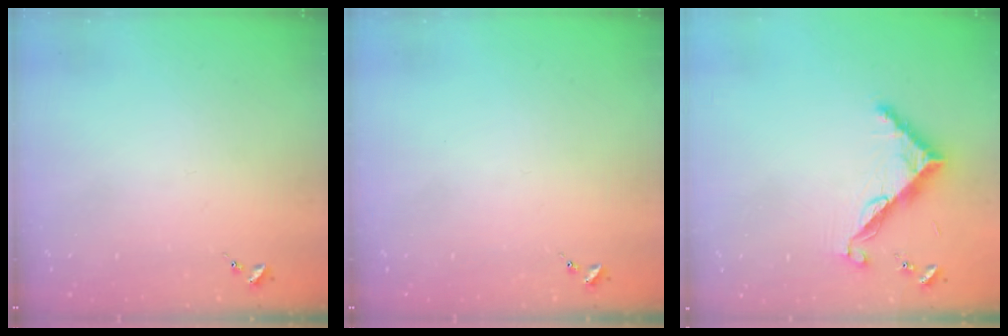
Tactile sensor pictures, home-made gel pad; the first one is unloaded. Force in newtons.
{"total": 0.0}
{"total": 8.5, "press": 8.5, "slide": 0.6}